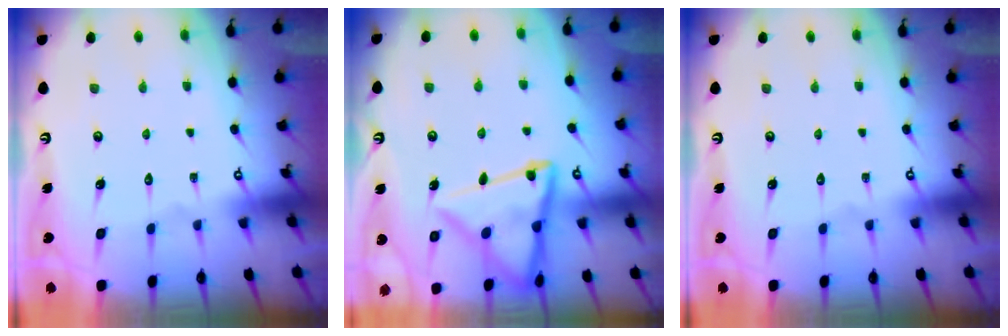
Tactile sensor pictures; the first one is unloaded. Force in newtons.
{"total": 15.2, "press": 15.2, "slide": 1.4}
{"total": 0.0}